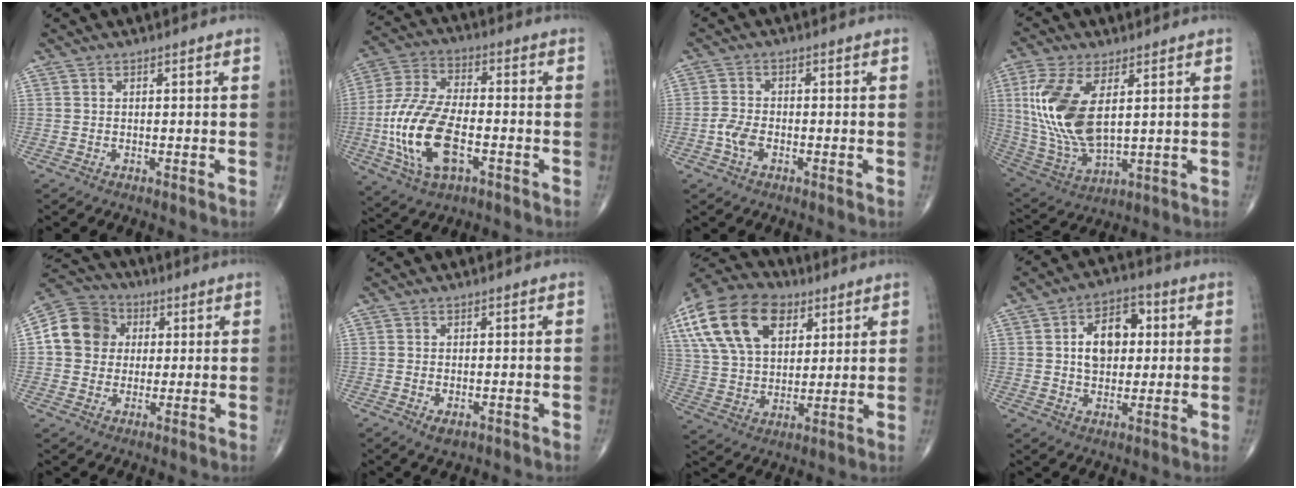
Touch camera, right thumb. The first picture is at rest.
{"total": 16.9, "force": [-4.4, 8.4, 14.0], "torque": [-0.289, 0.018, -0.079]}
{"total": 3.4, "force": [-1.4, 1.9, 2.5], "torque": [-0.047, 0.009, -0.031]}
{"total": 16.5, "force": [3.5, 8.1, 13.9], "torque": [-0.294, -0.016, 0.081]}
{"total": 11.2, "force": [1.7, 10.0, 4.9], "torque": [-0.068, 0.014, 0.018]}
{"total": 2.1, "force": [-0.9, 1.1, 1.6], "torque": [-0.019, -0.001, -0.012]}
{"total": 21.7, "force": [9.0, 13.5, 14.3], "torque": [-0.266, 0.000, 0.159]}
{"total": 10.9, "force": [1.8, 7.4, 7.8], "torque": [-0.092, 0.012, 0.025]}